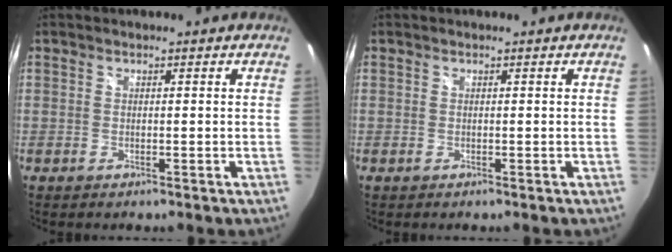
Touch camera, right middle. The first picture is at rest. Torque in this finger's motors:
{"motor_torque": [0.00, 0.00, 0.00, 0.00]}